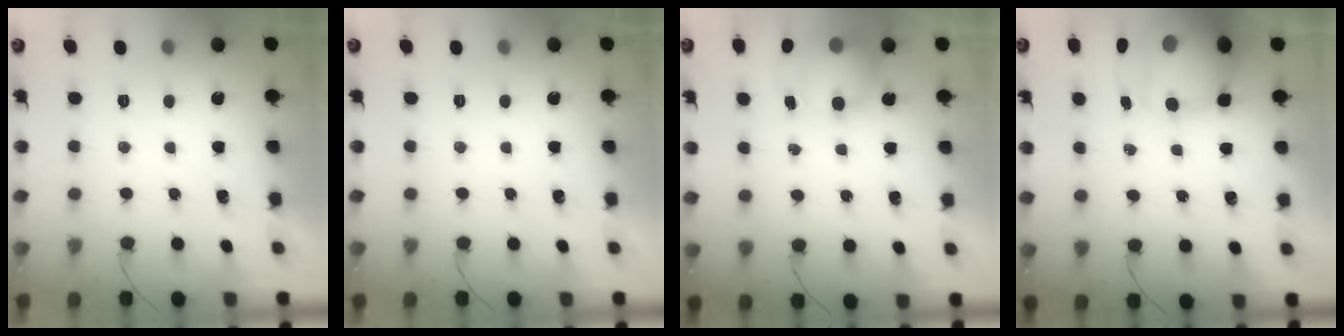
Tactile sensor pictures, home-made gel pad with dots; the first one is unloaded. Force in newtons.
{"total": 0.0}
{"total": 7.5, "press": 7.3, "slide": 1.3}
{"total": 11.5, "press": 11.2, "slide": 2.4}